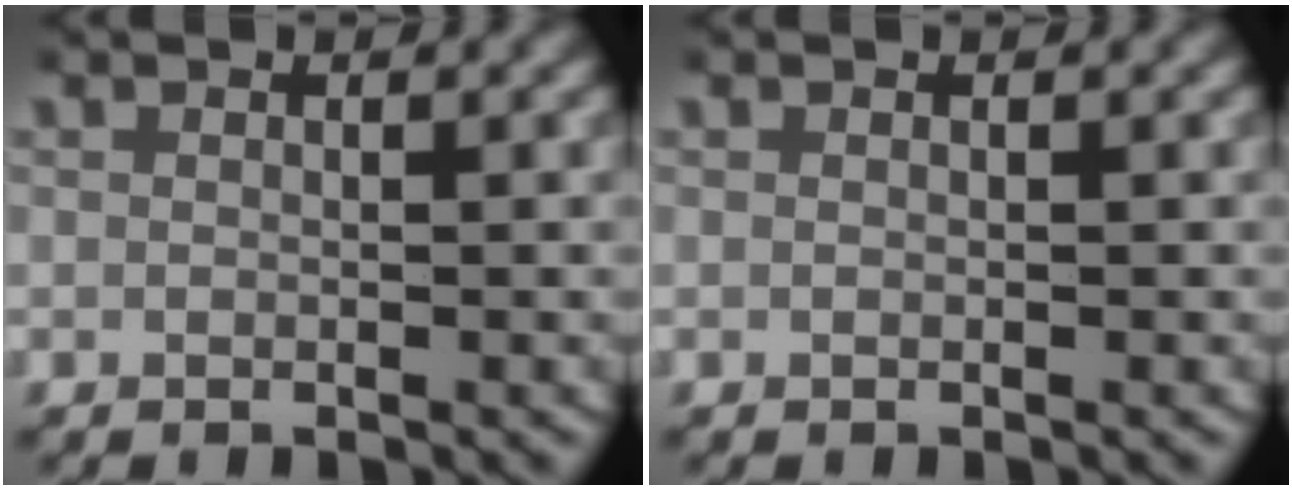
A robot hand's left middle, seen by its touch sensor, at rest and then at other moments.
{"total": 0.0}